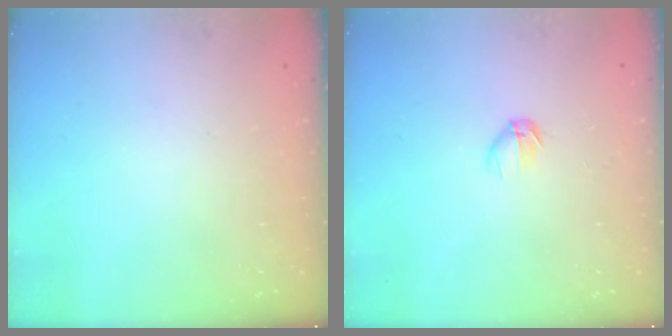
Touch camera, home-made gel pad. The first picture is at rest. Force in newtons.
{"total": 3.7, "press": 3.5, "slide": 1.2}